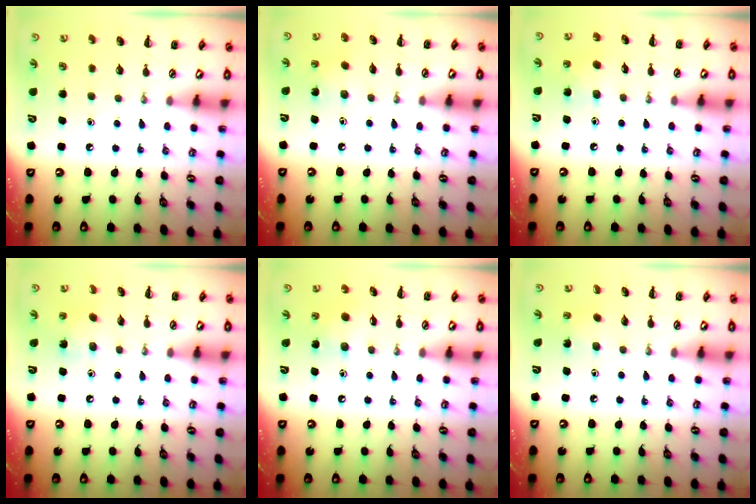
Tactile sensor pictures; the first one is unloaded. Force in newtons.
{"total": 2.6, "press": 2.5, "slide": 0.7}
{"total": 5.1, "press": 5.0, "slide": 1.2}
{"total": 4.6, "press": 4.5, "slide": 1.1}
{"total": 5.0, "press": 5.0, "slide": 0.7}
{"total": 1.8, "press": 1.7, "slide": 0.7}